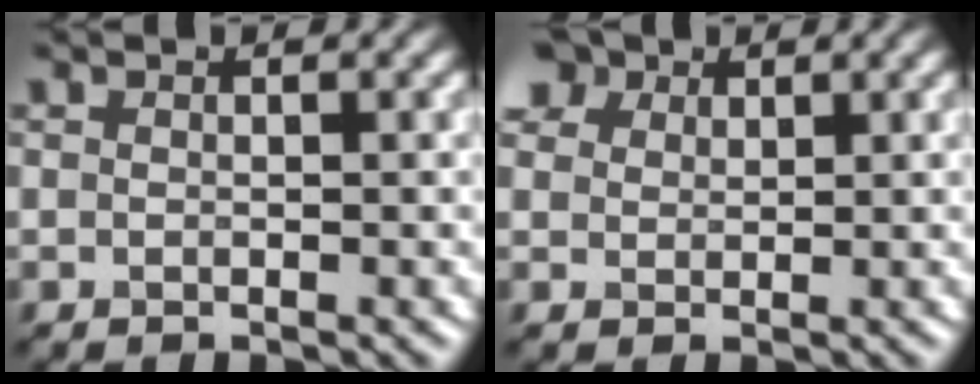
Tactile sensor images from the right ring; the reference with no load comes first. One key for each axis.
{"total": 6.2, "fx": 3.8, "fy": 4.0, "fz": 2.8, "tx": -0.083, "ty": 0.014, "tz": 0.059}